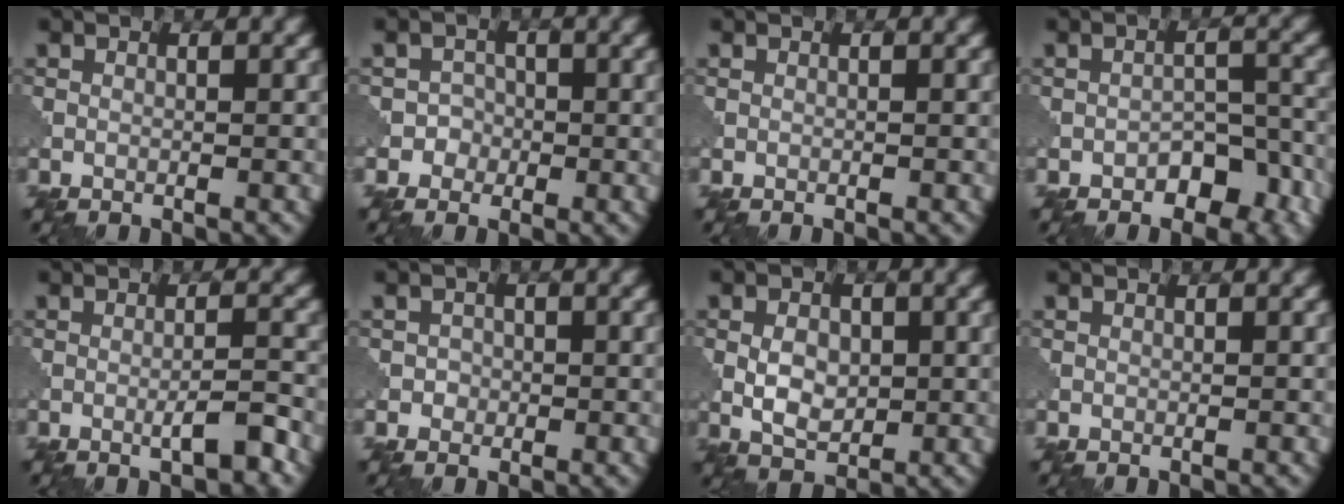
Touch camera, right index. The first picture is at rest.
{"total": 1.7, "force": [-0.6, 1.6, 0.1], "torque": [0.018, 0.011, -0.014]}
{"total": 0.0}
{"total": 4.3, "force": [-2.6, 2.5, 2.5], "torque": [-0.027, 0.004, -0.035]}
{"total": 2.7, "force": [-1.2, 0.3, 2.4], "torque": [-0.036, 0.007, -0.022]}
{"total": 1.1, "force": [-0.2, 1.0, 0.1], "torque": [0.012, 0.000, -0.007]}
{"total": 3.4, "force": [-0.1, 2.2, 2.5], "torque": [-0.049, 0.001, -0.002]}
{"total": 0.0}